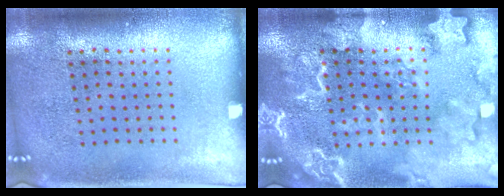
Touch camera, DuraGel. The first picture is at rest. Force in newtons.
{"total": 4.8, "press": 4.7, "slide": 0.7}